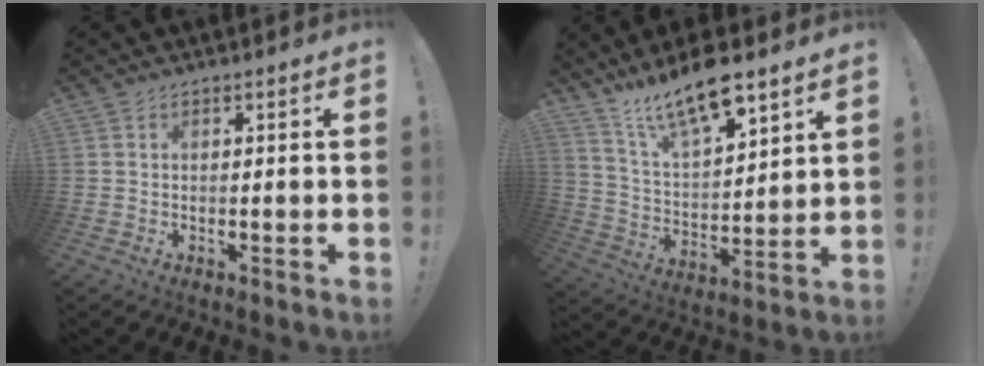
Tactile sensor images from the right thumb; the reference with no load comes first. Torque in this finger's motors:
{"motor_torque": [-0.53, 1.01, 0.90, 1.14, 0.29]}